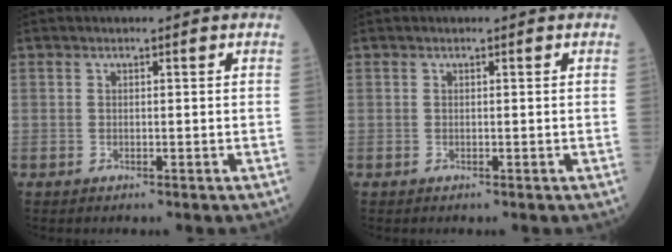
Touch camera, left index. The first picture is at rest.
{"total": 0.0}